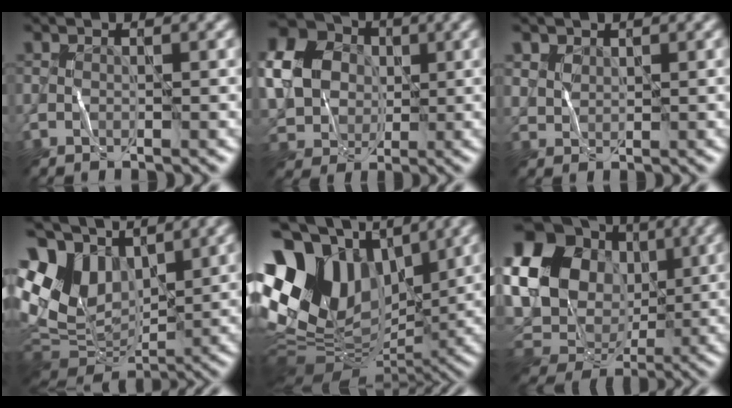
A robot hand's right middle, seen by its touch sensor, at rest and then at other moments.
{"total": 9.7, "force": [1.1, 8.3, 5.0], "torque": [-0.125, 0.013, 0.010]}
{"total": 1.3, "force": [1.1, 0.7, 0.0], "torque": [0.001, 0.001, 0.026]}
{"total": 11.1, "force": [4.5, 7.6, 6.8], "torque": [-0.169, 0.015, 0.087]}
{"total": 12.9, "force": [3.8, 9.2, 8.2], "torque": [-0.177, 0.022, 0.065]}
{"total": 20.7, "force": [4.6, 17.4, 10.3], "torque": [-0.229, 0.034, 0.063]}